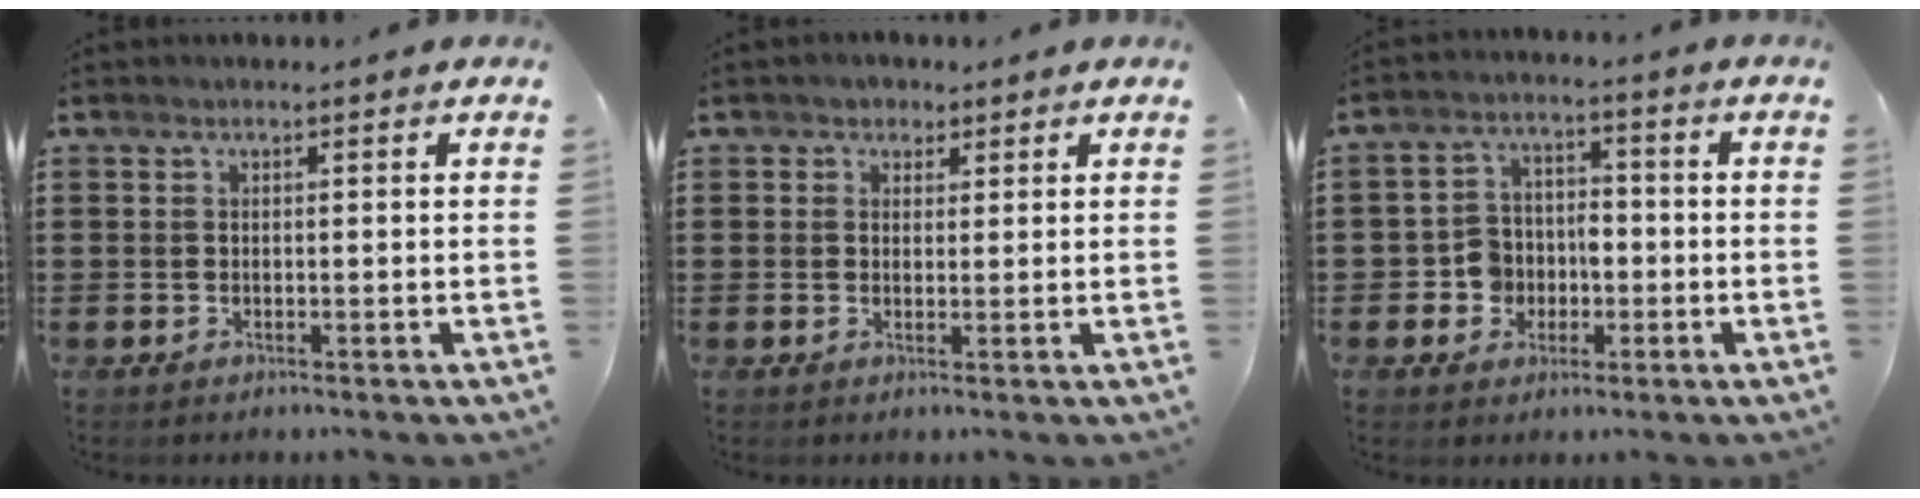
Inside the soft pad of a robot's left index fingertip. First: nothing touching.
{"total": 1.7, "force": [1.1, 1.3, 0.1], "torque": [-0.008, 0.007, 0.020]}
{"total": 5.3, "force": [-1.5, 4.7, 1.8], "torque": [-0.046, 0.014, -0.028]}